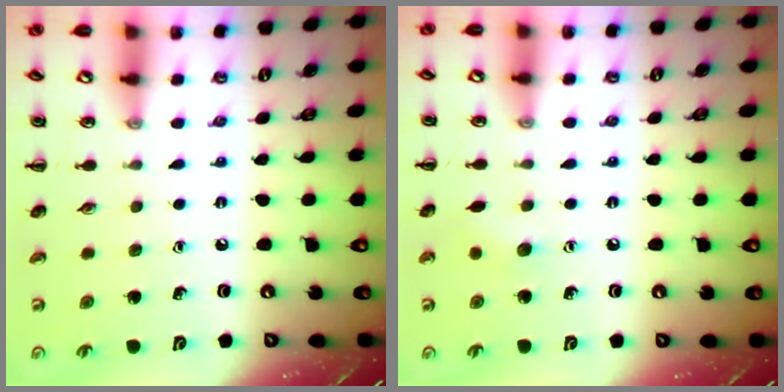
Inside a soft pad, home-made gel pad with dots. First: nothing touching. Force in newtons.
{"total": 4.8, "press": 4.6, "slide": 1.3}